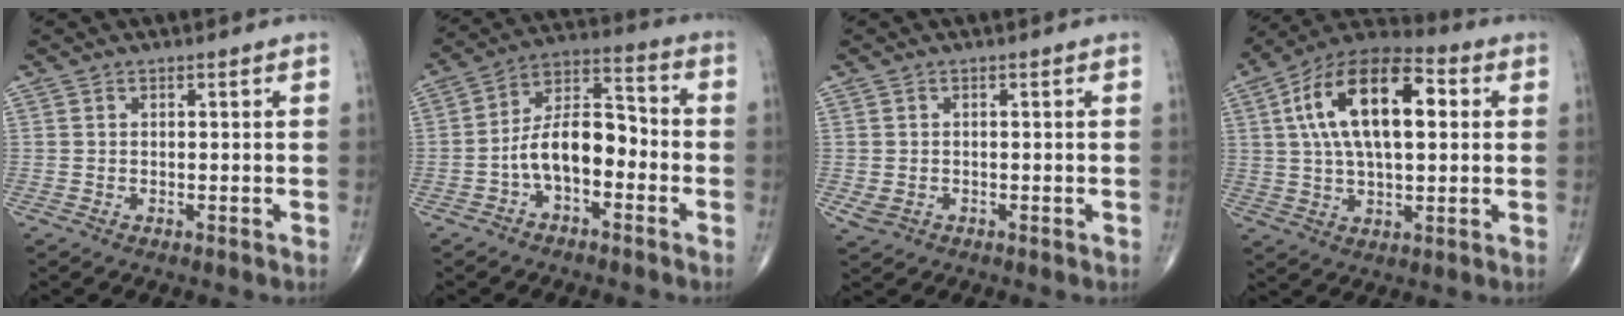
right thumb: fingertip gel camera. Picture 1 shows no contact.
{"total": 11.2, "force": [-3.2, 6.0, 8.9], "torque": [-0.139, 0.050, -0.066]}
{"total": 2.3, "force": [-0.5, 1.8, 1.2], "torque": [-0.025, 0.000, -0.003]}
{"total": 19.2, "force": [4.1, 9.3, 16.3], "torque": [-0.272, 0.024, 0.058]}